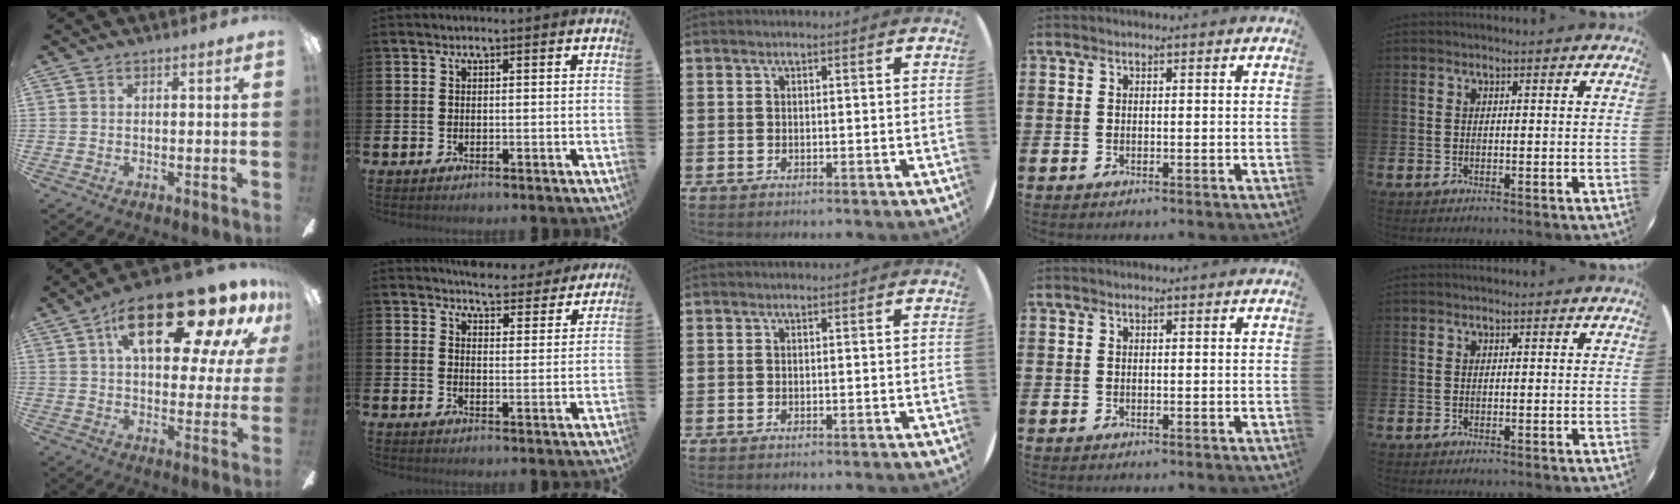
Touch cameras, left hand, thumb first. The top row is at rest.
{"thumb": {"total": 22.9, "force": [12.8, 9.1, 16.7], "torque": [-0.248, -0.063, 0.203]}, "index": {"total": 5.4, "force": [5.3, 1.0, 0.2], "torque": [-0.013, -0.037, 0.094]}}